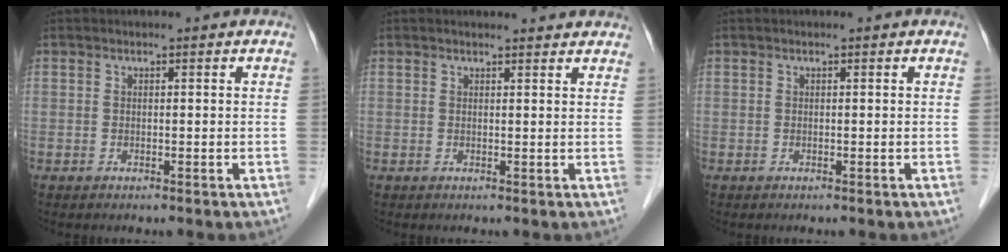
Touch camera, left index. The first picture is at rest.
{"total": 5.3, "force": [5.1, 0.9, 1.2], "torque": [-0.012, 0.012, 0.048]}
{"total": 0.0}